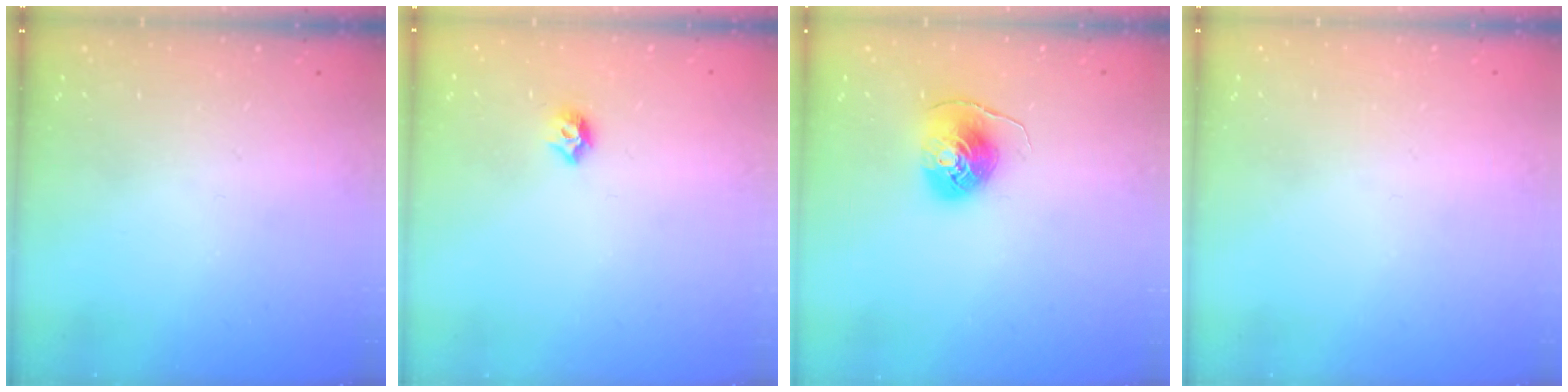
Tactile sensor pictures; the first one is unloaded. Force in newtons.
{"total": 5.5, "press": 5.4, "slide": 0.9}
{"total": 8.1, "press": 8.1, "slide": 0.4}
{"total": 0.7, "press": 0.7, "slide": 0.1}